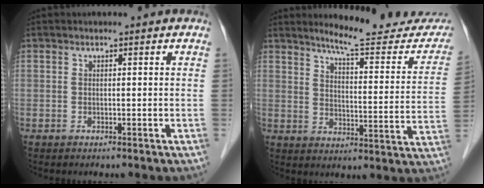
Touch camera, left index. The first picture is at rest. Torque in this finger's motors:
{"motor_torque": [0.63, -1.51, 0.17, 0.04]}